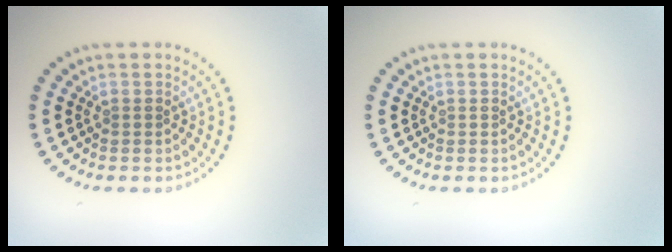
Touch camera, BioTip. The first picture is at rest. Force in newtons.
{"total": 0.0}